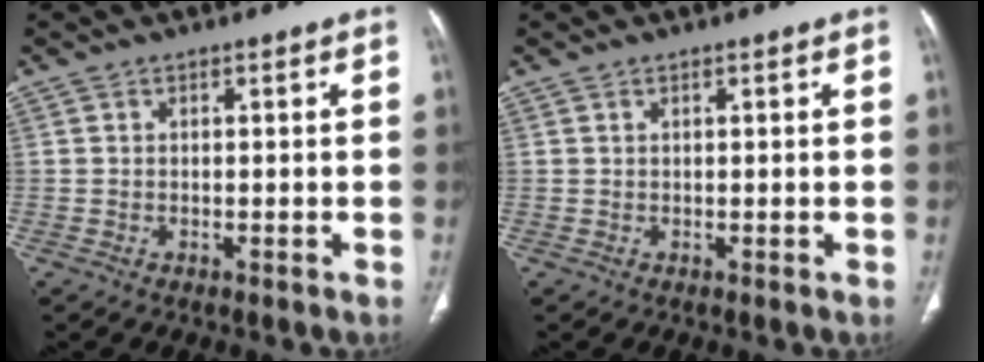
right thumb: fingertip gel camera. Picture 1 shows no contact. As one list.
[{"total": 0.0}]